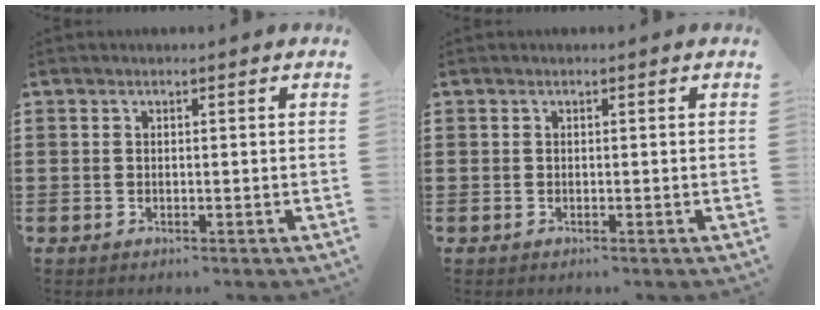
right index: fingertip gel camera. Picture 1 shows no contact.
{"total": 0.0}